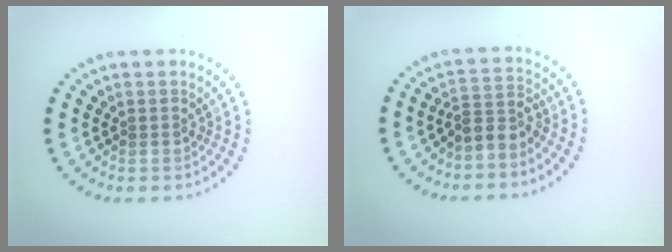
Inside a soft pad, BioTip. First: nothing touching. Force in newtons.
{"total": 2.6, "press": 1.9, "slide": 1.7}